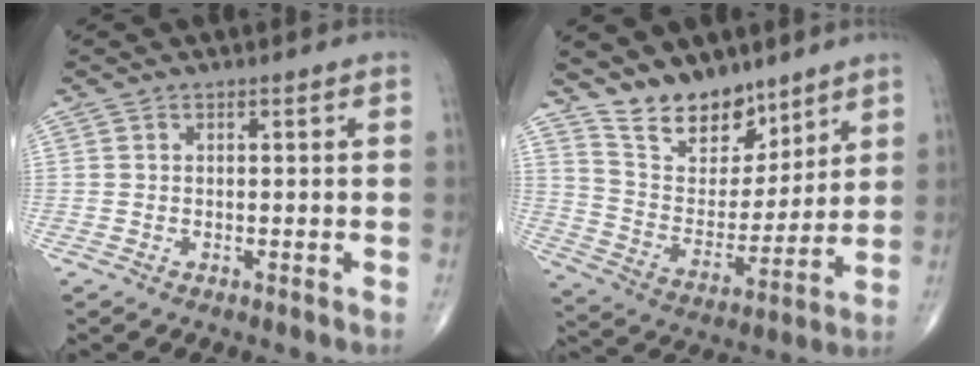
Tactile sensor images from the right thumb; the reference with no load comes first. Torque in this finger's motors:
{"motor_torque": [-1.34, 1.45, -0.21, 0.46, 0.19]}